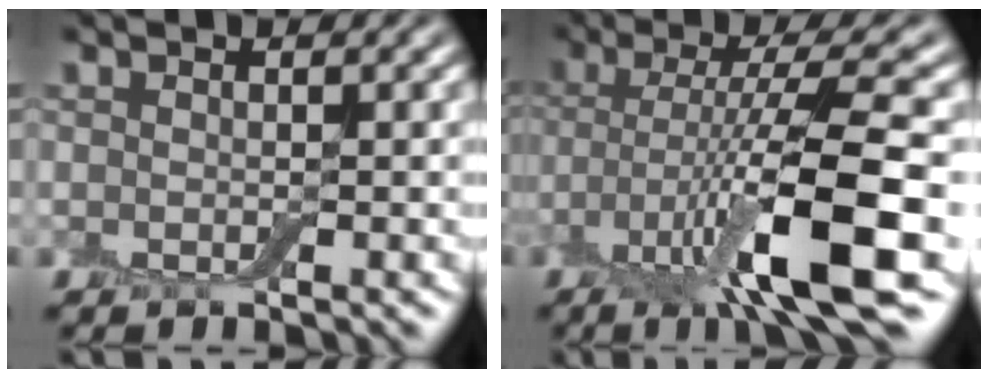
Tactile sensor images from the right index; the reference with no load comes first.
{"total": 10.0, "force": [-3.4, 1.8, 9.2], "torque": [-0.162, -0.001, -0.059]}